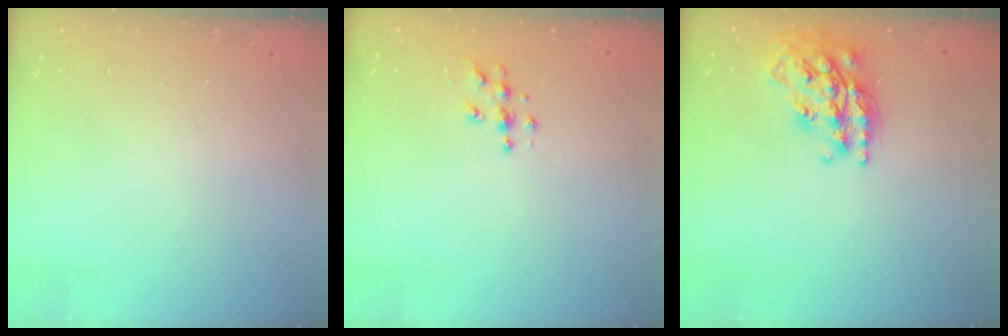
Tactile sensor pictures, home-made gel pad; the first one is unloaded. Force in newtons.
{"total": 4.3, "press": 4.3, "slide": 0.4}
{"total": 19.6, "press": 19.6, "slide": 1.4}